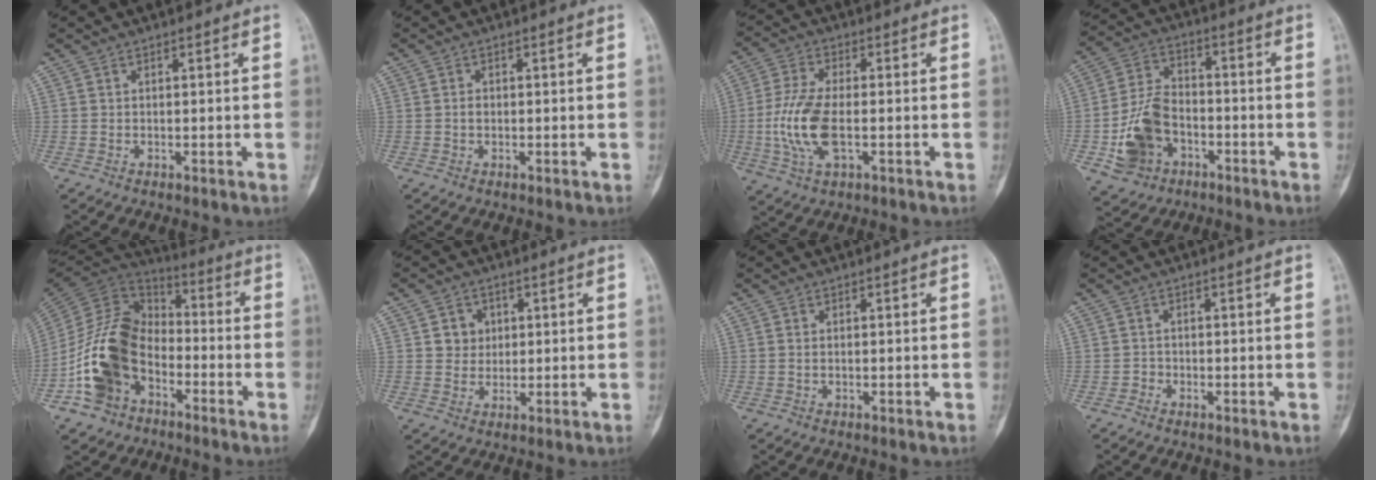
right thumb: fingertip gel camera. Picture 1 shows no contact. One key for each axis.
{"total": 1.1, "fx": -0.1, "fy": 0.9, "fz": 0.7, "tx": -0.007, "ty": 0.003, "tz": -0.003}
{"total": 11.1, "fx": -1.8, "fy": 5.0, "fz": 9.7, "tx": -0.219, "ty": 0.005, "tz": -0.035}
{"total": 12.5, "fx": -4.1, "fy": 9.3, "fz": 7.3, "tx": -0.127, "ty": 0.031, "tz": -0.074}
{"total": 17.8, "fx": -6.0, "fy": 12.6, "fz": 11.1, "tx": -0.196, "ty": 0.057, "tz": -0.120}
{"total": 4.7, "fx": 1.2, "fy": 4.2, "fz": 1.6, "tx": -0.001, "ty": 0.000, "tz": 0.018}
{"total": 0.6, "fx": 0.0, "fy": 0.4, "fz": 0.5, "tx": -0.013, "ty": 0.000, "tz": 0.001}
{"total": 0.9, "fx": -0.6, "fy": 0.7, "fz": 0.1, "tx": 0.002, "ty": 0.004, "tz": -0.018}